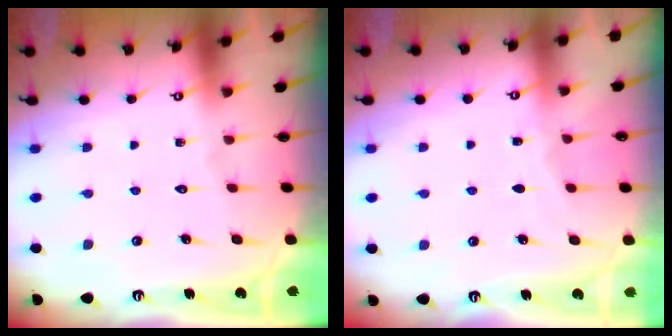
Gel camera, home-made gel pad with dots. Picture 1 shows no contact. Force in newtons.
{"total": 2.6, "press": 2.6, "slide": 0.4}